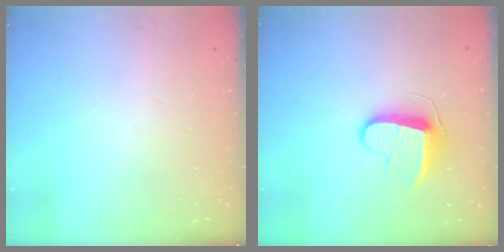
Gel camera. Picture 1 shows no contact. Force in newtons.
{"total": 9.6, "press": 9.6, "slide": 0.3}